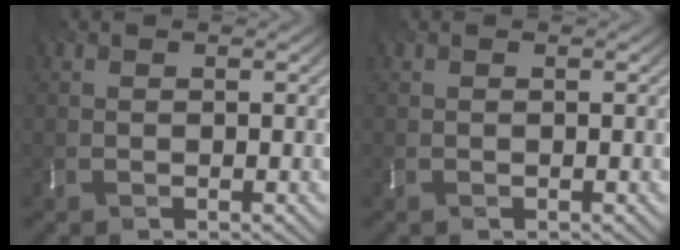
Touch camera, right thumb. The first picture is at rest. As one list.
[{"total": 0.0}]